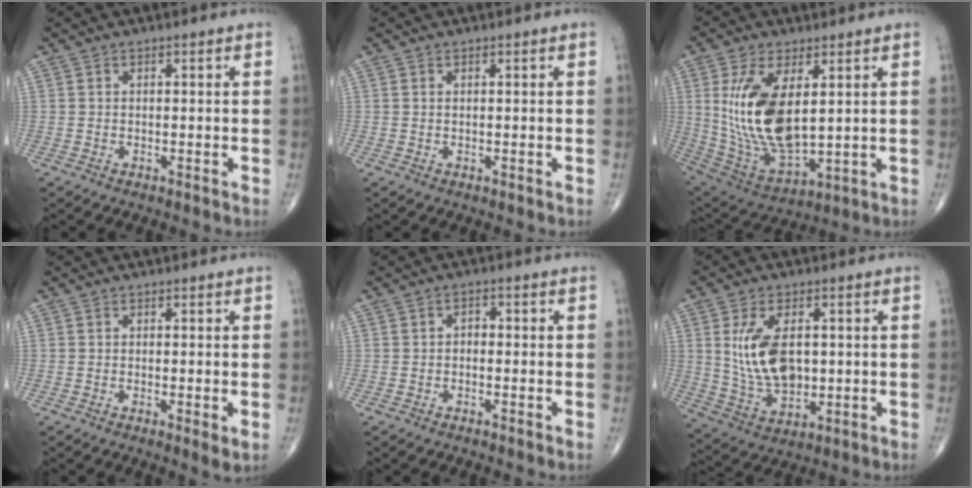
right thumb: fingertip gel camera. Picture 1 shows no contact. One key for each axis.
{"total": 0.0}
{"total": 17.3, "fx": 3.4, "fy": 8.2, "fz": 14.9, "tx": -0.290, "ty": -0.023, "tz": 0.086}
{"total": 2.2, "fx": -0.3, "fy": 0.4, "fz": 2.1, "tx": -0.040, "ty": -0.011, "tz": -0.008}
{"total": 1.7, "fx": -0.2, "fy": 1.2, "fz": 1.2, "tx": -0.012, "ty": 0.008, "tz": -0.007}
{"total": 12.1, "fx": 1.7, "fy": 7.0, "fz": 9.8, "tx": -0.174, "ty": -0.011, "tz": 0.045}